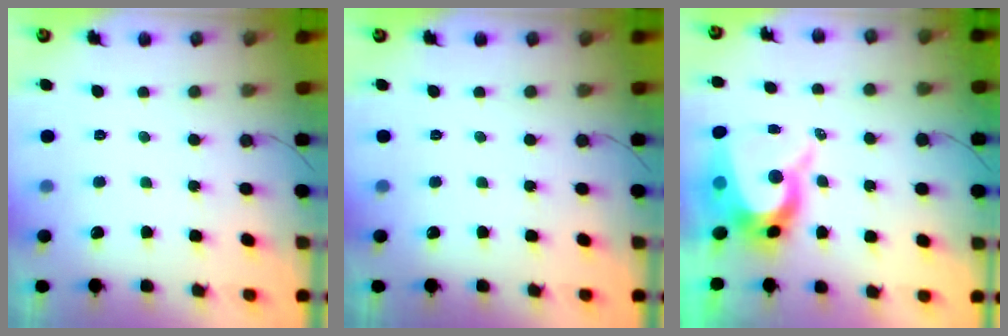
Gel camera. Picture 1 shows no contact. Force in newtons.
{"total": 0.0}
{"total": 11.3, "press": 11.2, "slide": 1.1}